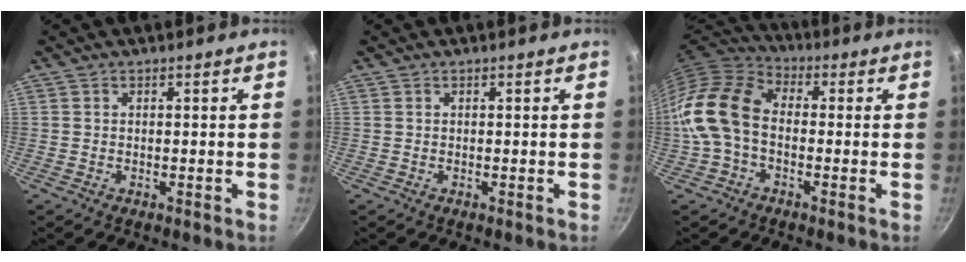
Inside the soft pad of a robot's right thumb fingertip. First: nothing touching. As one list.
[{"total": 0.0}, {"total": 13.1, "force": [-1.8, 8.9, 9.4], "torque": [-0.166, 0.038, -0.057]}]